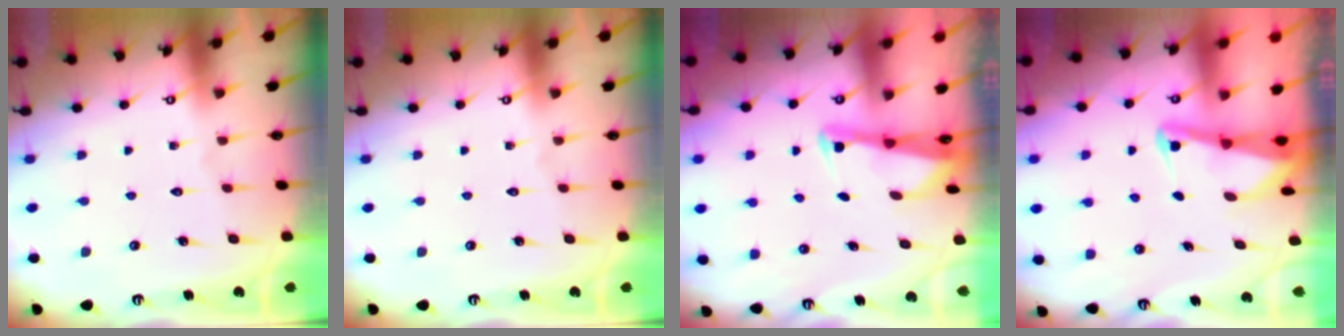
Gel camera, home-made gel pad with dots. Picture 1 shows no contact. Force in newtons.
{"total": 0.0}
{"total": 2.6, "press": 2.6, "slide": 0.3}
{"total": 2.3, "press": 2.2, "slide": 0.2}